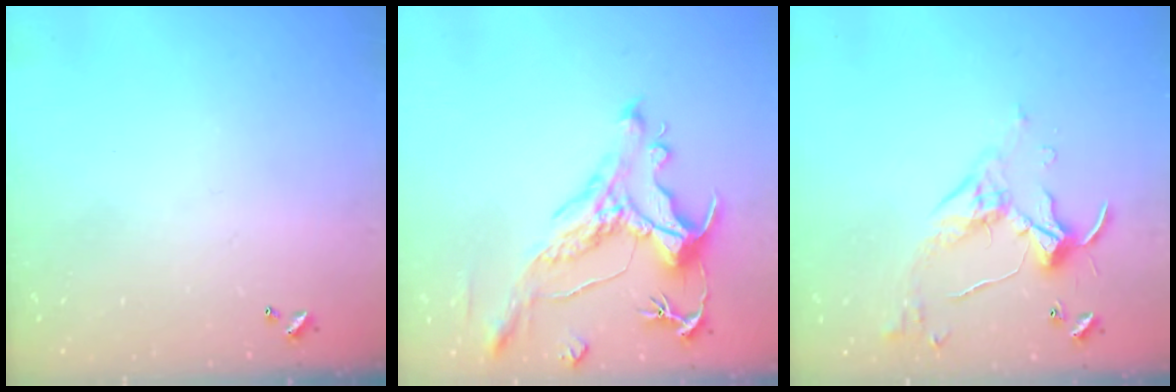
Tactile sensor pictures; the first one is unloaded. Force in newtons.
{"total": 1.7, "press": 0.9, "slide": 1.4}
{"total": 5.0, "press": 5.0, "slide": 0.5}